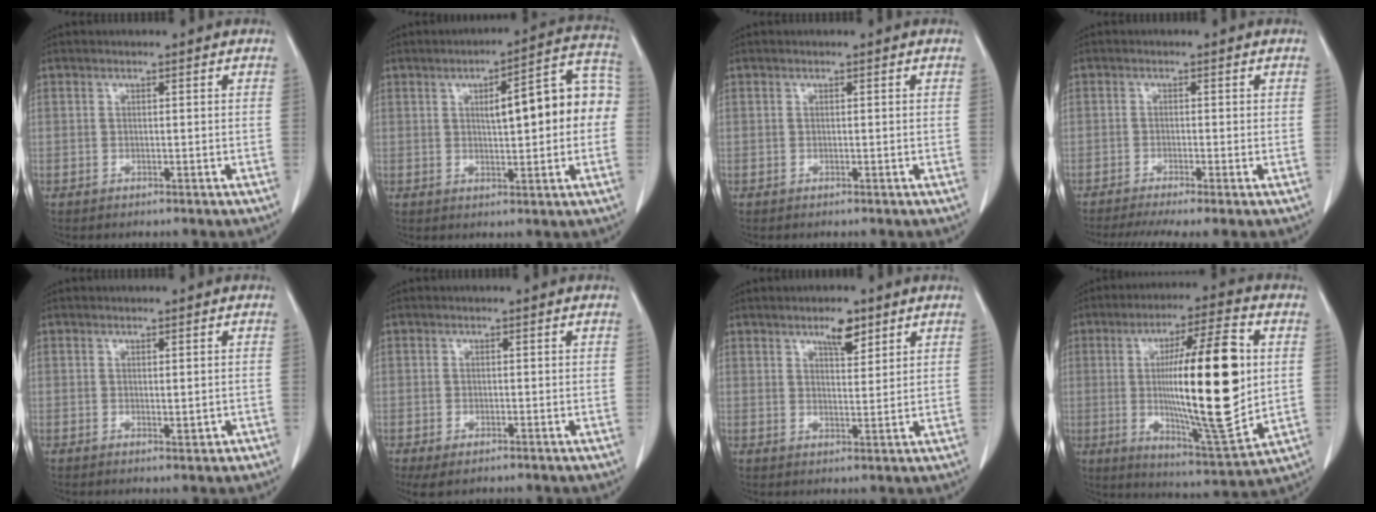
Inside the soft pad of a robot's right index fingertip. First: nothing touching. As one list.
[{"total": 12.9, "force": [1.0, 2.9, 12.6], "torque": [-0.165, 0.041, 0.014]}, {"total": 0.0}, {"total": 5.8, "force": [-4.1, 0.3, 4.0], "torque": [-0.065, -0.010, -0.069]}, {"total": 1.5, "force": [-0.3, 0.5, 1.4], "torque": [-0.021, -0.005, 0.001]}, {"total": 2.6, "force": [-1.5, 1.1, 1.9], "torque": [-0.037, -0.007, -0.020]}, {"total": 4.3, "force": [2.9, 1.3, 2.8], "torque": [-0.049, 0.000, 0.048]}, {"total": 20.8, "force": [1.6, 2.6, 20.6], "torque": [-0.338, -0.005, 0.025]}]